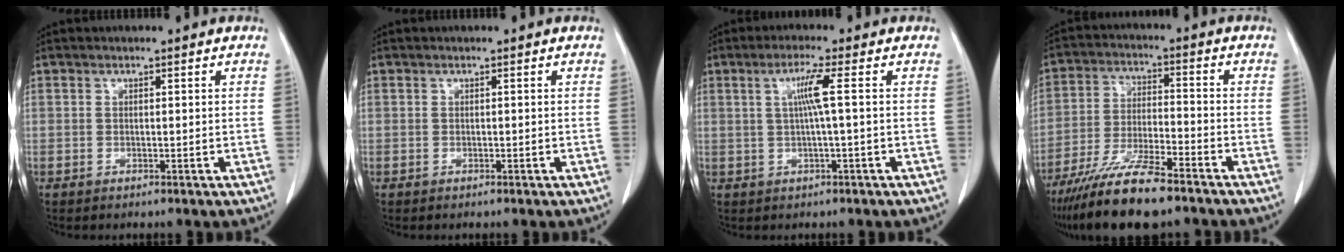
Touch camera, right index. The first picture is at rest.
{"total": 0.0}
{"total": 4.1, "force": [0.8, -0.8, 3.9], "torque": [-0.078, 0.005, 0.016]}
{"total": 11.4, "force": [-8.8, 1.8, 7.1], "torque": [-0.132, -0.027, -0.160]}